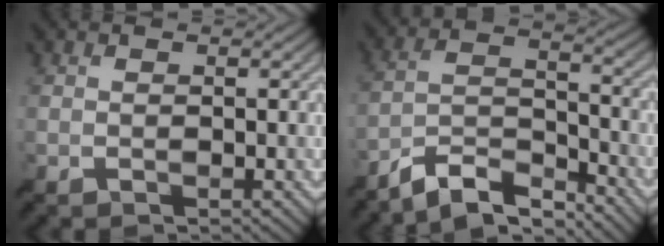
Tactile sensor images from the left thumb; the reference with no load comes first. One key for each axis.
{"total": 8.1, "fx": -7.0, "fy": 2.1, "fz": 3.6, "tx": -0.068, "ty": 0.009, "tz": -0.138}